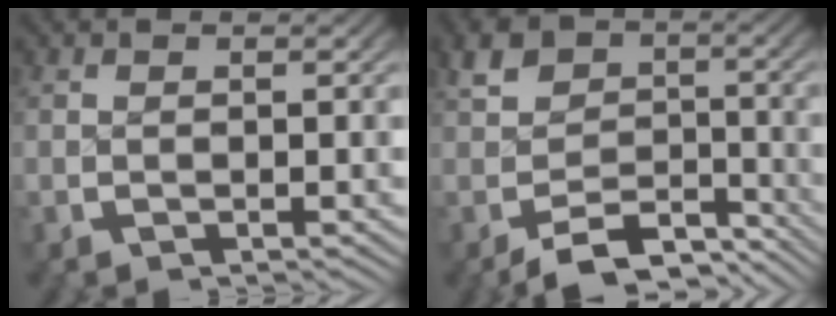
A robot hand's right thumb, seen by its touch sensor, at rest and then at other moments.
{"total": 6.9, "force": [-4.5, 4.3, 2.9], "torque": [-0.040, -0.024, -0.068]}